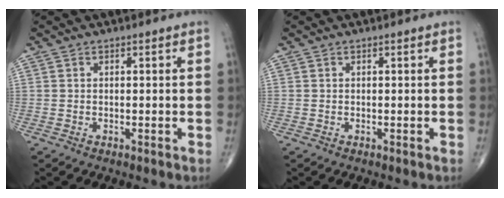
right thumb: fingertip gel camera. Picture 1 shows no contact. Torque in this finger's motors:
{"motor_torque": [0.00, 0.00, 0.00, 0.00, 0.00]}